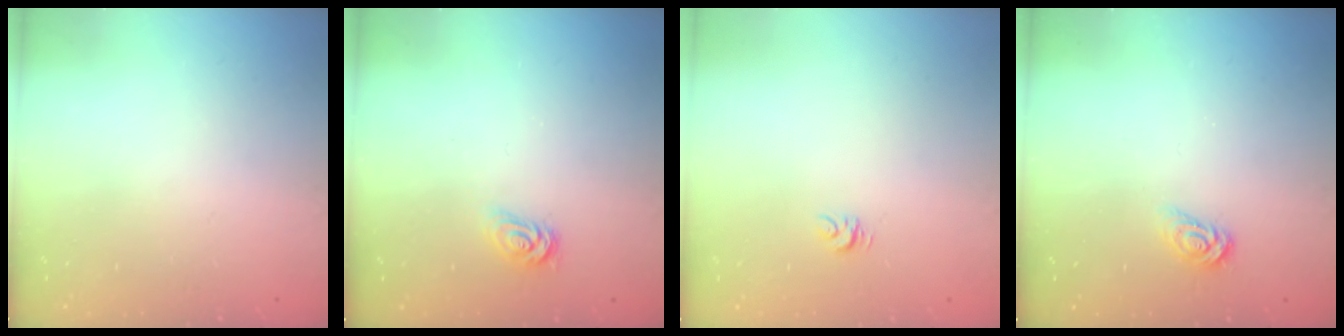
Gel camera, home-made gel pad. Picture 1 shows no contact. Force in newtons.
{"total": 2.6, "press": 2.6, "slide": 0.4}
{"total": 3.6, "press": 3.6, "slide": 0.3}
{"total": 3.0, "press": 3.0, "slide": 0.3}